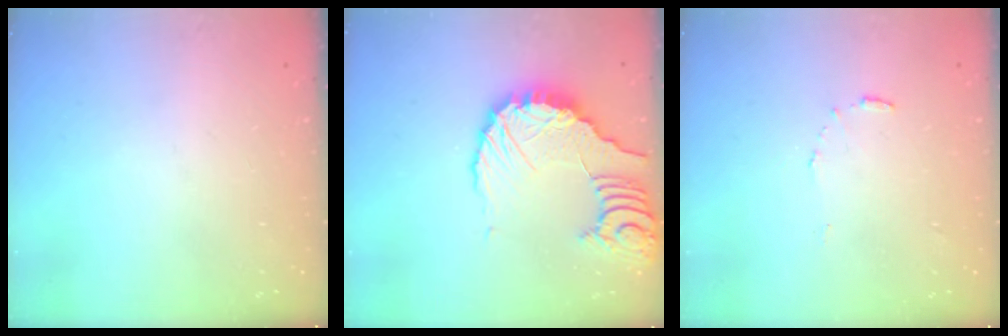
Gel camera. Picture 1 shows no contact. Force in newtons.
{"total": 11.8, "press": 11.7, "slide": 1.6}
{"total": 4.4, "press": 4.4, "slide": 0.2}